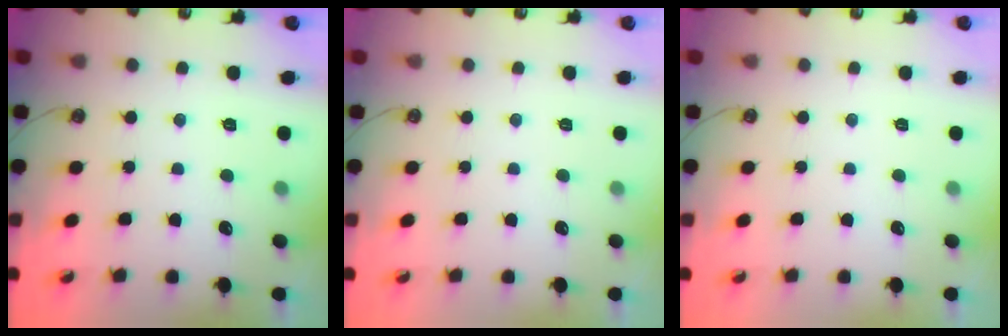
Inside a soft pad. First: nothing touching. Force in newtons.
{"total": 0.0}
{"total": 0.0}